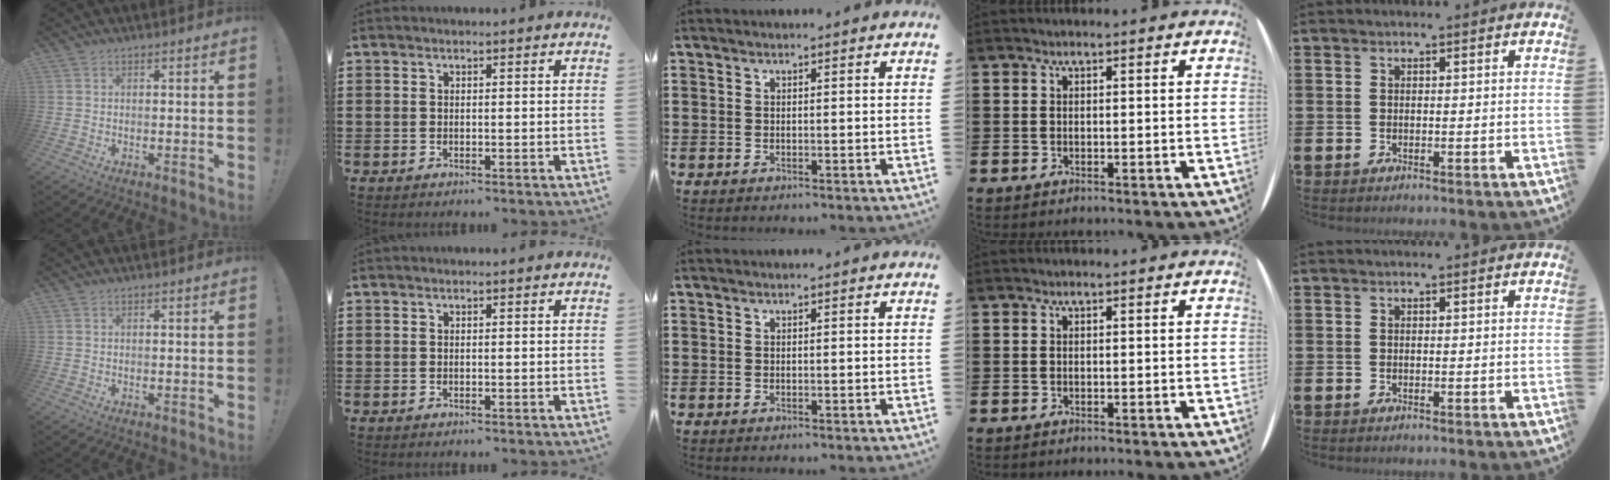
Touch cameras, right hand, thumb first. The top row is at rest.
{}